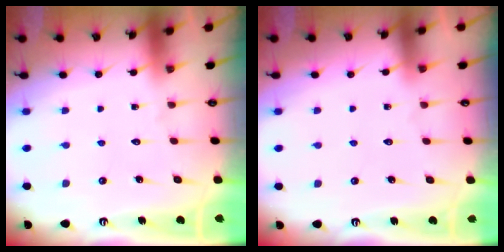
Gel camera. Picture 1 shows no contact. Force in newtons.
{"total": 1.6, "press": 1.5, "slide": 0.3}